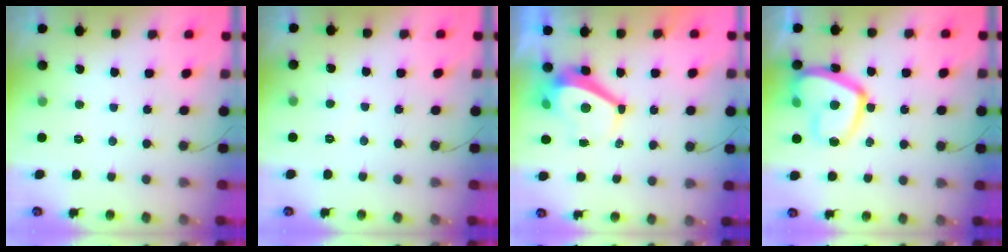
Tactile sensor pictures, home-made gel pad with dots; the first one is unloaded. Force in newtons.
{"total": 2.9, "press": 2.9, "slide": 0.3}
{"total": 6.0, "press": 6.0, "slide": 0.4}
{"total": 17.0, "press": 16.9, "slide": 1.7}